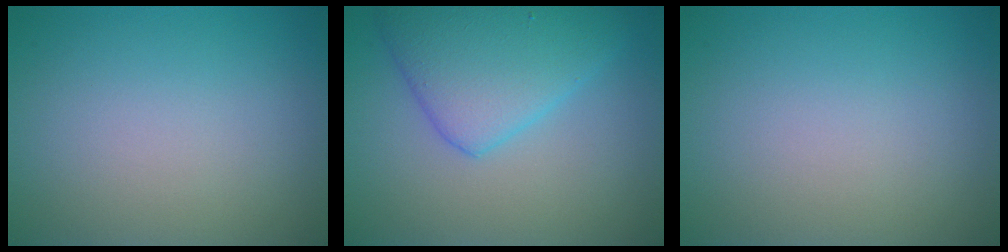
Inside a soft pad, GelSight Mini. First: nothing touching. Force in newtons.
{"total": 4.1, "press": 4.1, "slide": 0.2}
{"total": 0.0}